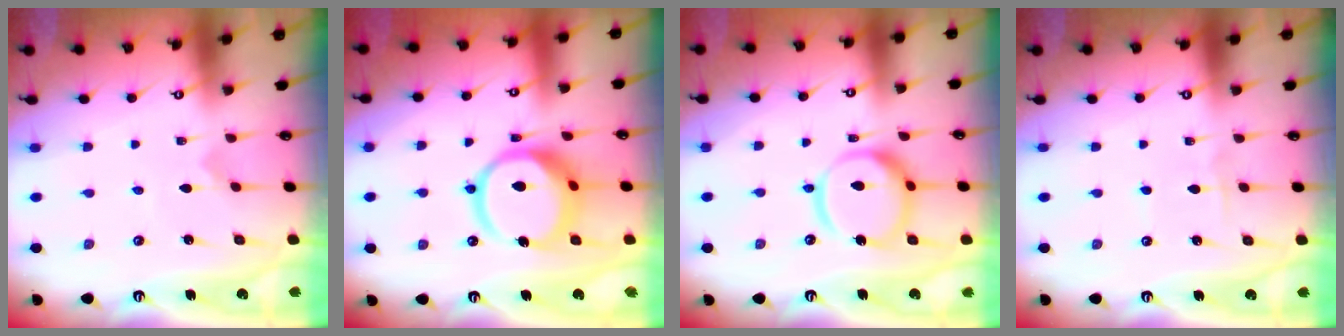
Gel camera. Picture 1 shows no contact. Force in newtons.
{"total": 15.5, "press": 15.4, "slide": 1.7}
{"total": 15.5, "press": 15.4, "slide": 1.7}
{"total": 1.8, "press": 1.7, "slide": 0.2}